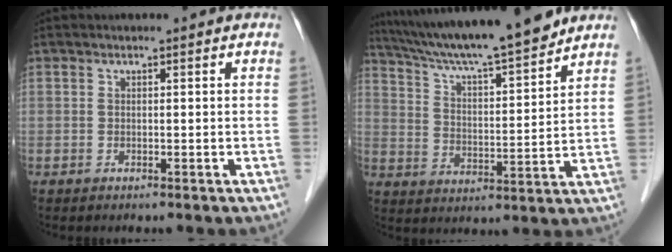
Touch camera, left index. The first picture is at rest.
{"total": 16.5, "force": [14.6, 0.0, 7.6], "torque": [-0.130, 0.009, 0.234]}